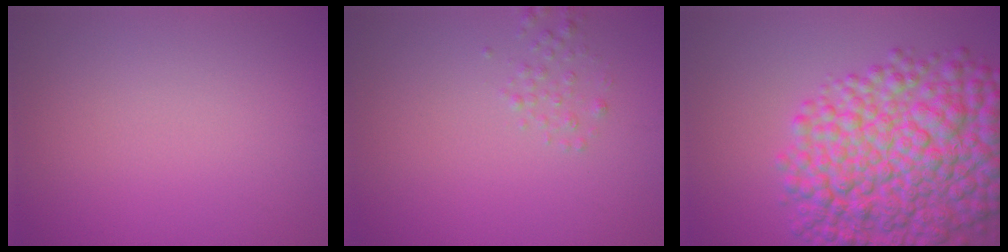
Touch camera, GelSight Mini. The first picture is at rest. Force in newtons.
{"total": 1.2, "press": 1.2, "slide": 0.1}
{"total": 12.1, "press": 12.1, "slide": 0.4}